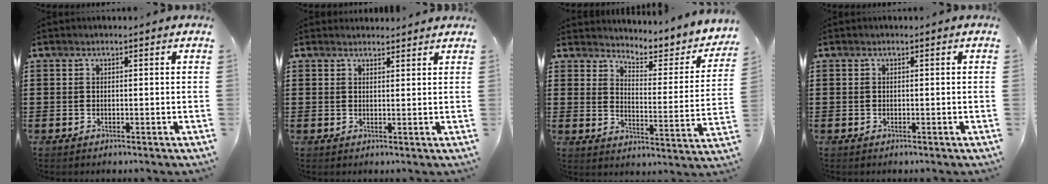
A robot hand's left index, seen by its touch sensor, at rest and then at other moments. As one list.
[{"total": 1.7, "force": [1.6, 0.2, 0.1], "torque": [-0.005, 0.001, 0.032]}, {"total": 3.8, "force": [3.6, 0.3, 1.1], "torque": [-0.039, -0.035, 0.052]}, {"total": 0.0}]